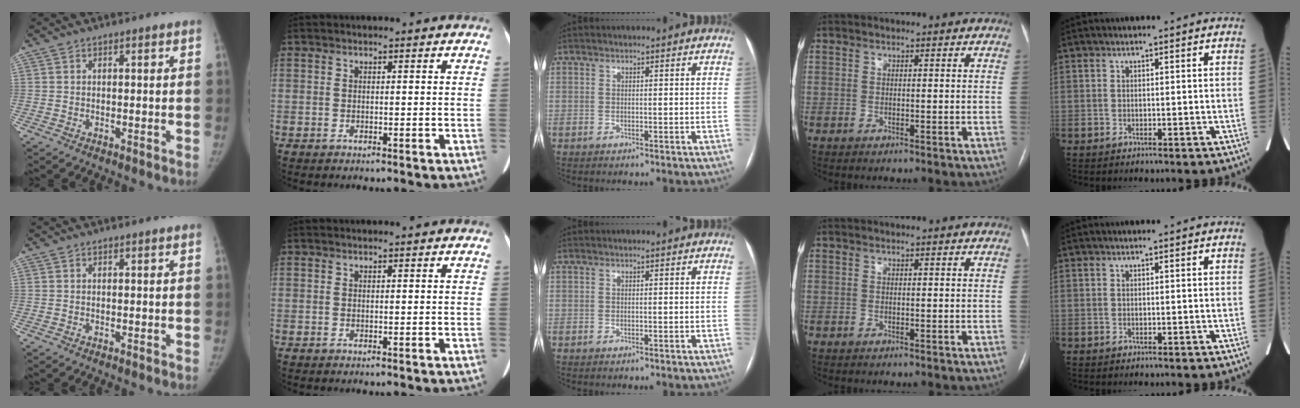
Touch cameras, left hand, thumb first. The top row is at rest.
{}